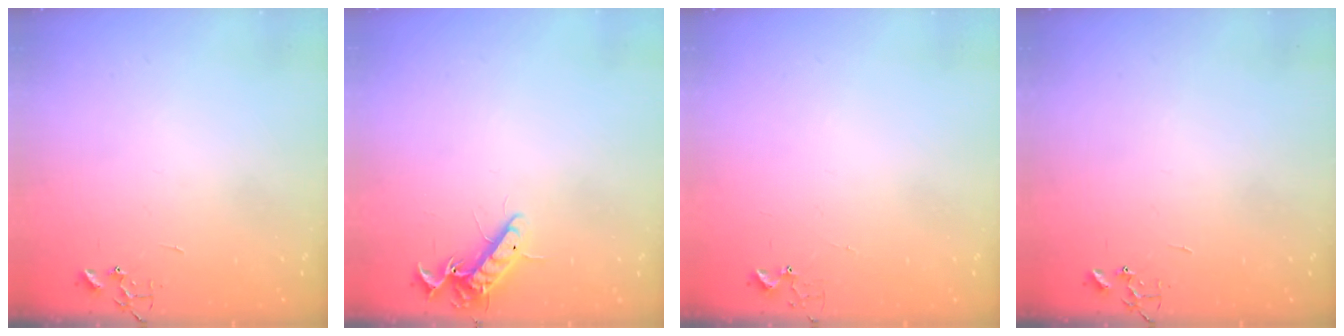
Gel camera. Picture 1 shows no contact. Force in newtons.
{"total": 10.7, "press": 10.5, "slide": 1.7}
{"total": 2.9, "press": 2.9, "slide": 0.3}
{"total": 0.0}